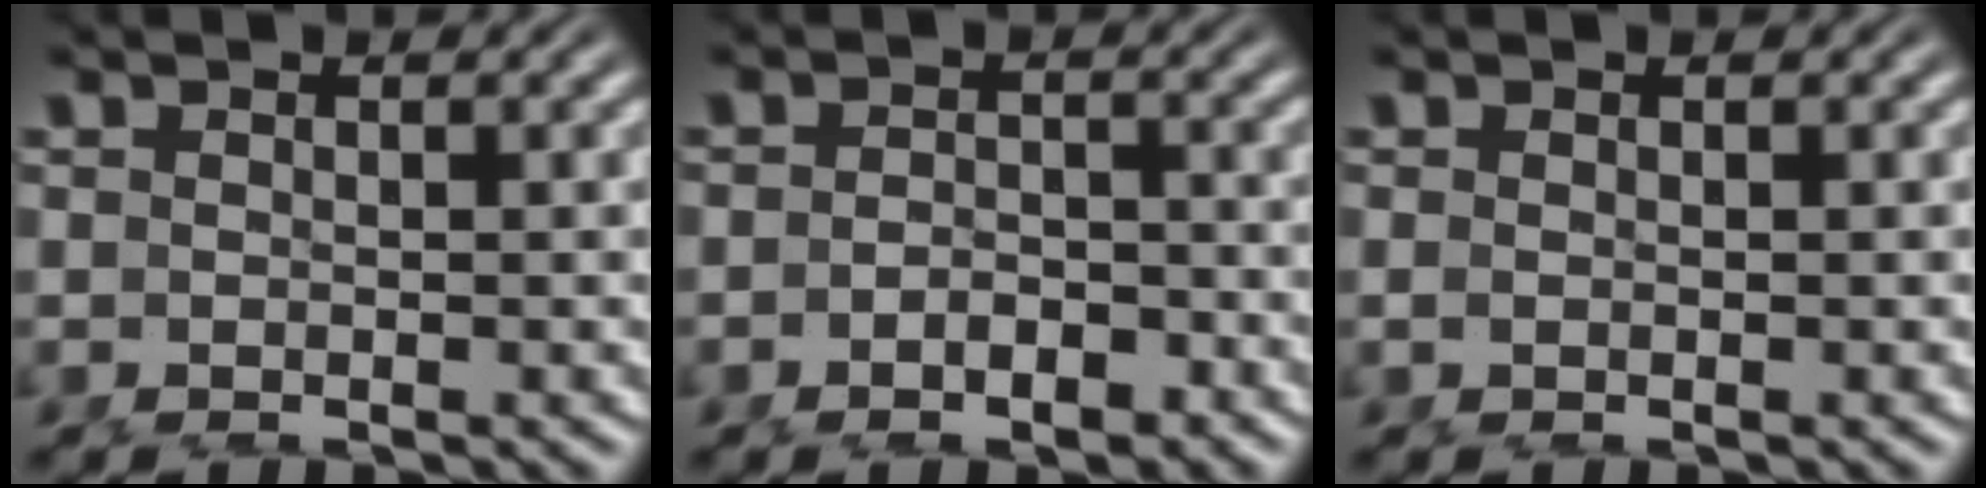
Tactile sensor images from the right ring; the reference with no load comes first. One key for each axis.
{"total": 2.4, "fx": -2.0, "fy": 0.9, "fz": 1.1, "tx": 0.004, "ty": 0.008, "tz": -0.039}
{"total": 0.5, "fx": 0.0, "fy": -0.4, "fz": 0.2, "tx": -0.003, "ty": -0.002, "tz": 0.004}